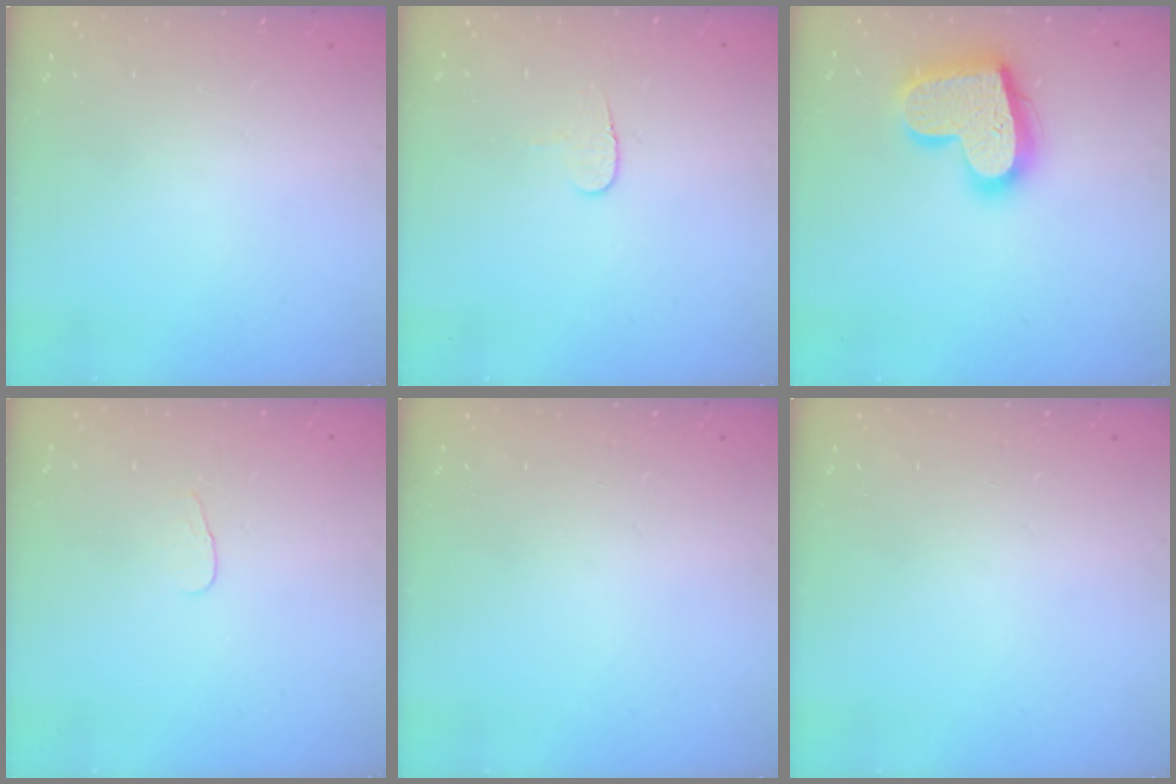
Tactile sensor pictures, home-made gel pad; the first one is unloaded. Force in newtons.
{"total": 4.5, "press": 4.5, "slide": 0.5}
{"total": 20.1, "press": 20.0, "slide": 1.7}
{"total": 2.8, "press": 2.8, "slide": 0.3}
{"total": 0.0}
{"total": 0.0}